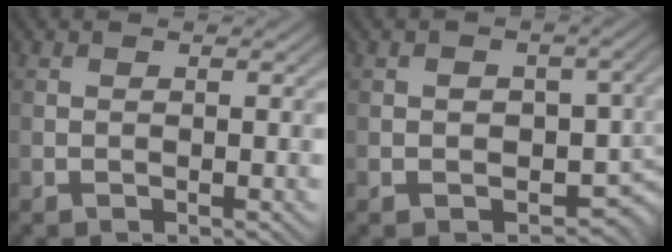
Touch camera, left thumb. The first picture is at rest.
{"total": 5.5, "force": [-0.8, 4.2, 3.5], "torque": [-0.048, -0.016, -0.012]}